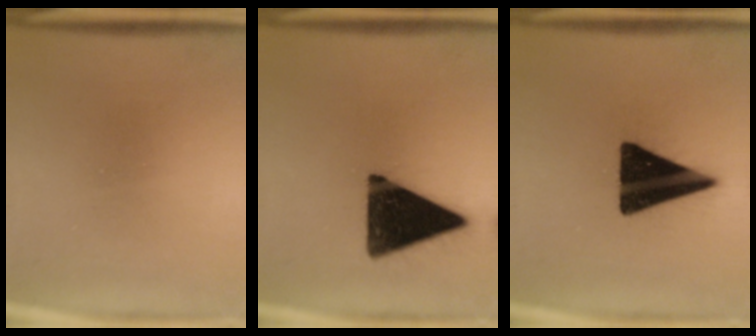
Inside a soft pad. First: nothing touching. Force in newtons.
{"total": 16.1}
{"total": 18.8}